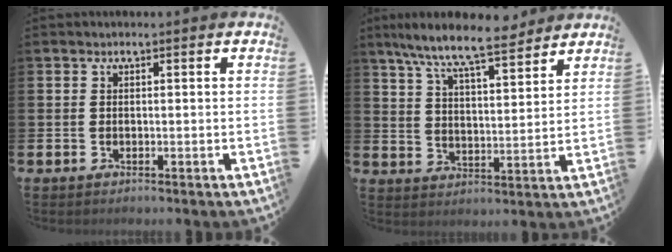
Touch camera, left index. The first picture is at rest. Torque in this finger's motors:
{"motor_torque": [1.04, -1.09, 1.06, 0.21]}